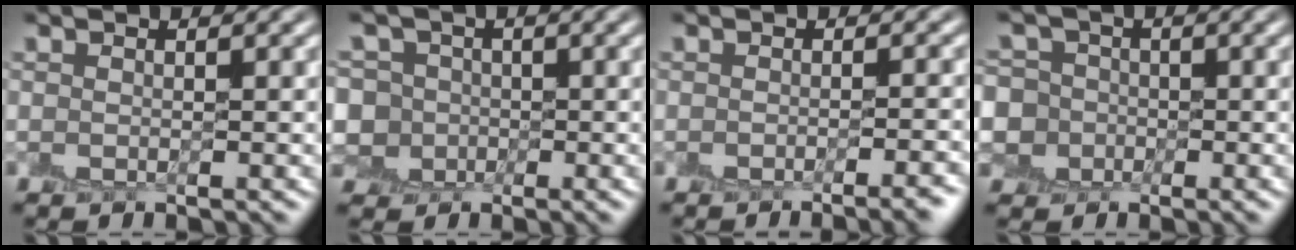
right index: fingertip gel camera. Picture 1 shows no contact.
{"total": 6.0, "force": [0.0, 5.5, 2.4], "torque": [-0.055, 0.037, -0.044]}
{"total": 3.7, "force": [-2.5, 0.8, 2.6], "torque": [-0.026, 0.006, -0.031]}
{"total": 6.4, "force": [-0.7, 6.0, 2.0], "torque": [-0.051, 0.034, -0.061]}